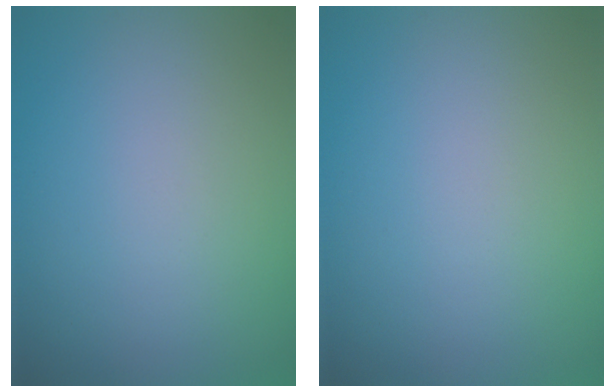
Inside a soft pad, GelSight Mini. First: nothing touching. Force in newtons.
{"total": 0.0}